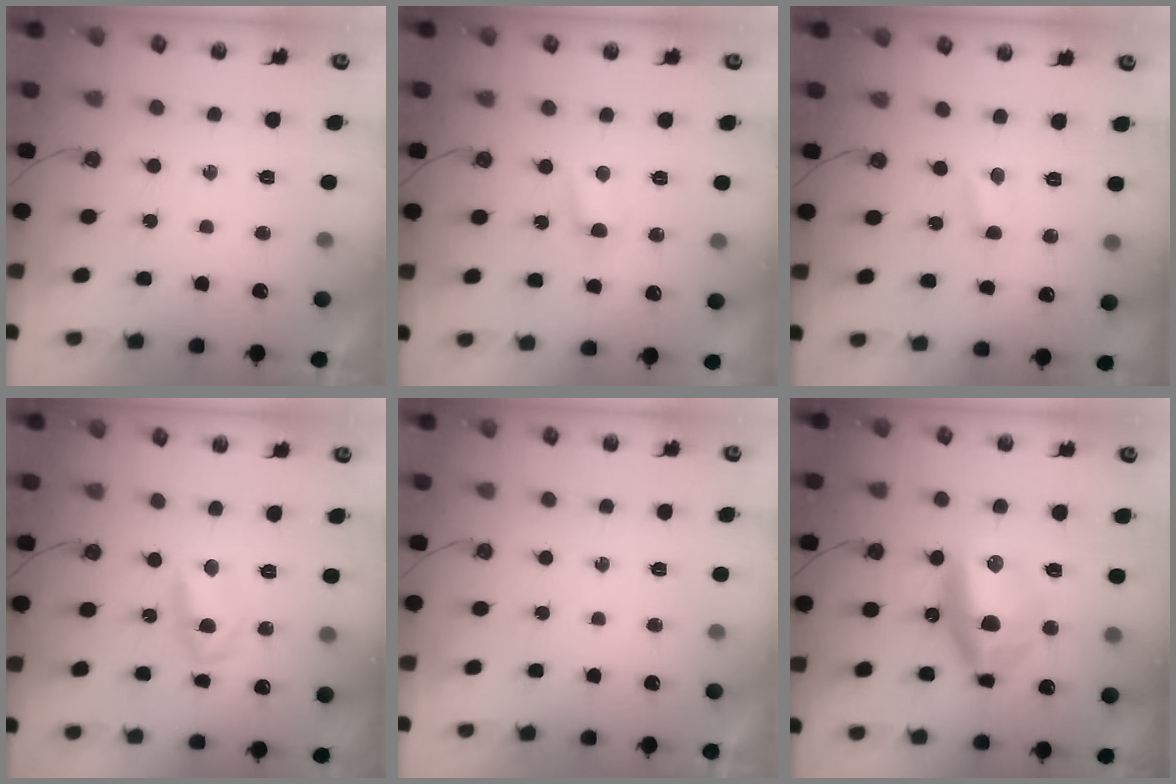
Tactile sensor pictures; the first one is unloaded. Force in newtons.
{"total": 3.7, "press": 3.6, "slide": 0.5}
{"total": 1.3, "press": 1.3, "slide": 0.2}
{"total": 6.6, "press": 6.5, "slide": 0.4}
{"total": 0.0}
{"total": 11.2, "press": 11.0, "slide": 1.7}